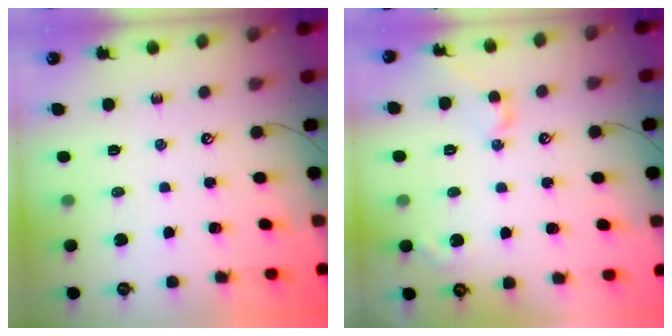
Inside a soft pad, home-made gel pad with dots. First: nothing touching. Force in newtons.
{"total": 3.0, "press": 2.9, "slide": 0.8}